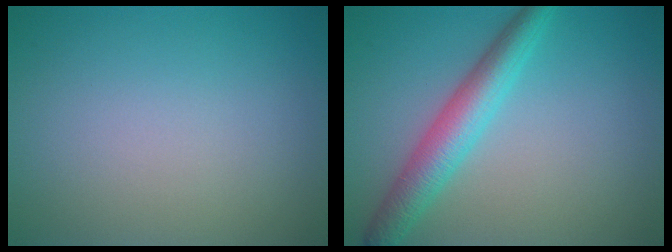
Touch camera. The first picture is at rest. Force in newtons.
{"total": 4.5, "press": 4.5, "slide": 0.1}